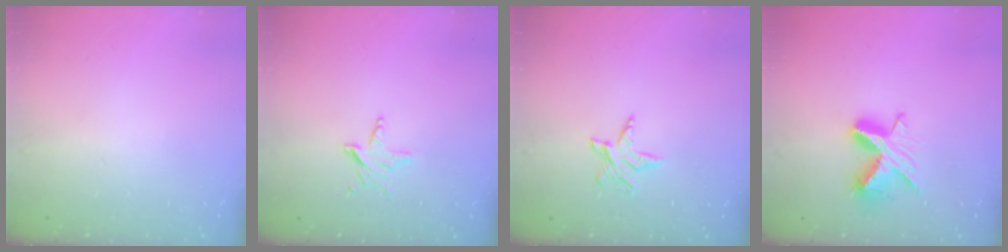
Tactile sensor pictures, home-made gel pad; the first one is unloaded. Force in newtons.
{"total": 5.1, "press": 5.1, "slide": 0.5}
{"total": 4.3, "press": 4.3, "slide": 0.4}
{"total": 9.2, "press": 9.2, "slide": 0.4}